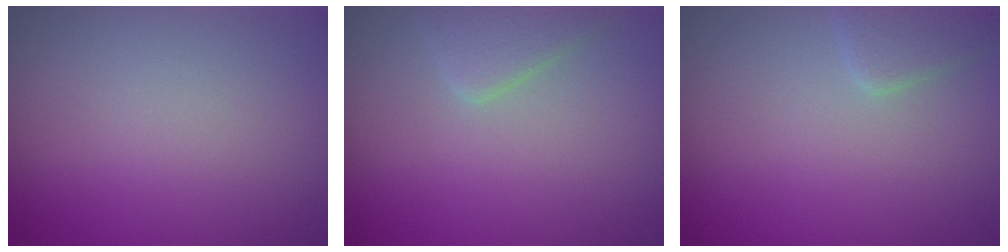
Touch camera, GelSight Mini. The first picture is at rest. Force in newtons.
{"total": 2.1, "press": 2.1, "slide": 0.2}
{"total": 1.8, "press": 1.8, "slide": 0.1}